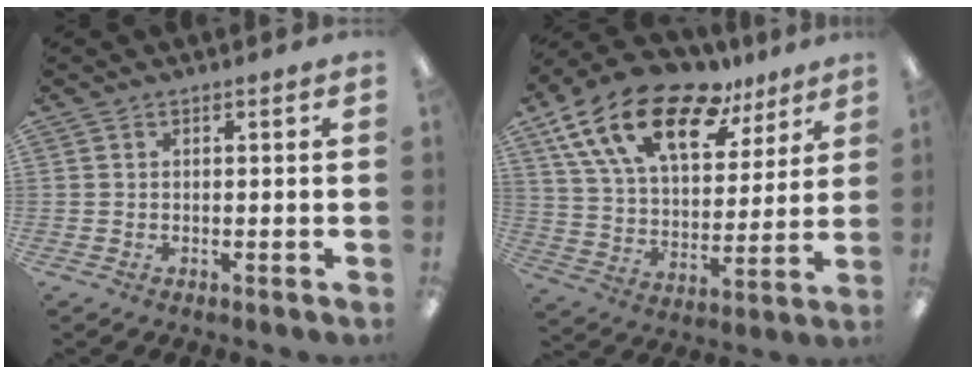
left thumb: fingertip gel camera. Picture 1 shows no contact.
{"total": 21.6, "force": [13.4, 10.7, 13.3], "torque": [-0.244, -0.068, 0.237]}